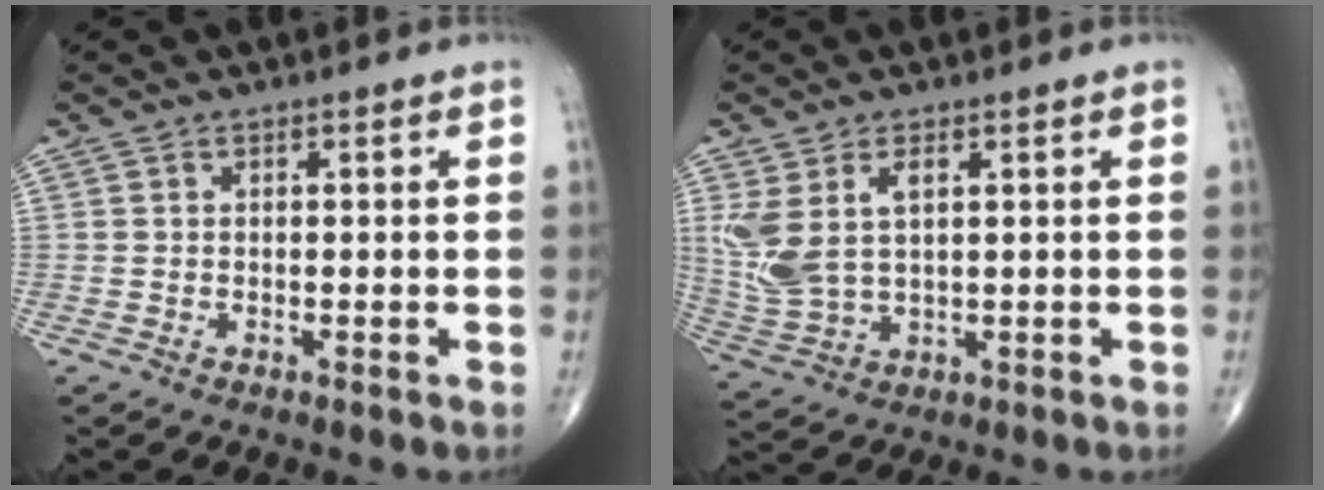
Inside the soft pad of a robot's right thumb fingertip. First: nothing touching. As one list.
[{"total": 9.1, "force": [2.7, 4.8, 7.3], "torque": [-0.169, -0.001, 0.066]}]